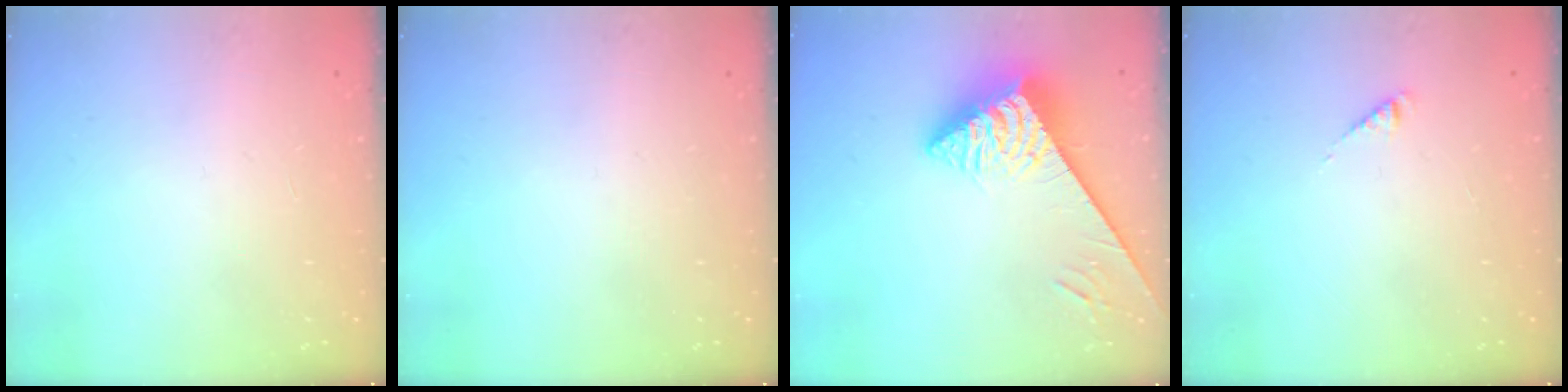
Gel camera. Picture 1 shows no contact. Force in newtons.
{"total": 0.0}
{"total": 5.3, "press": 5.3, "slide": 0.5}
{"total": 2.6, "press": 2.6, "slide": 0.4}